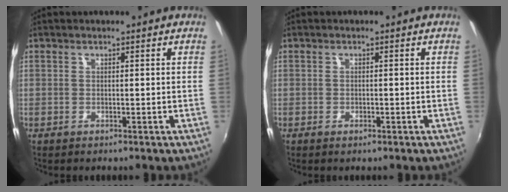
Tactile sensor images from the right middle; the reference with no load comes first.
{"total": 0.9, "force": [-0.6, 0.5, 0.4], "torque": [-0.007, -0.002, -0.010]}